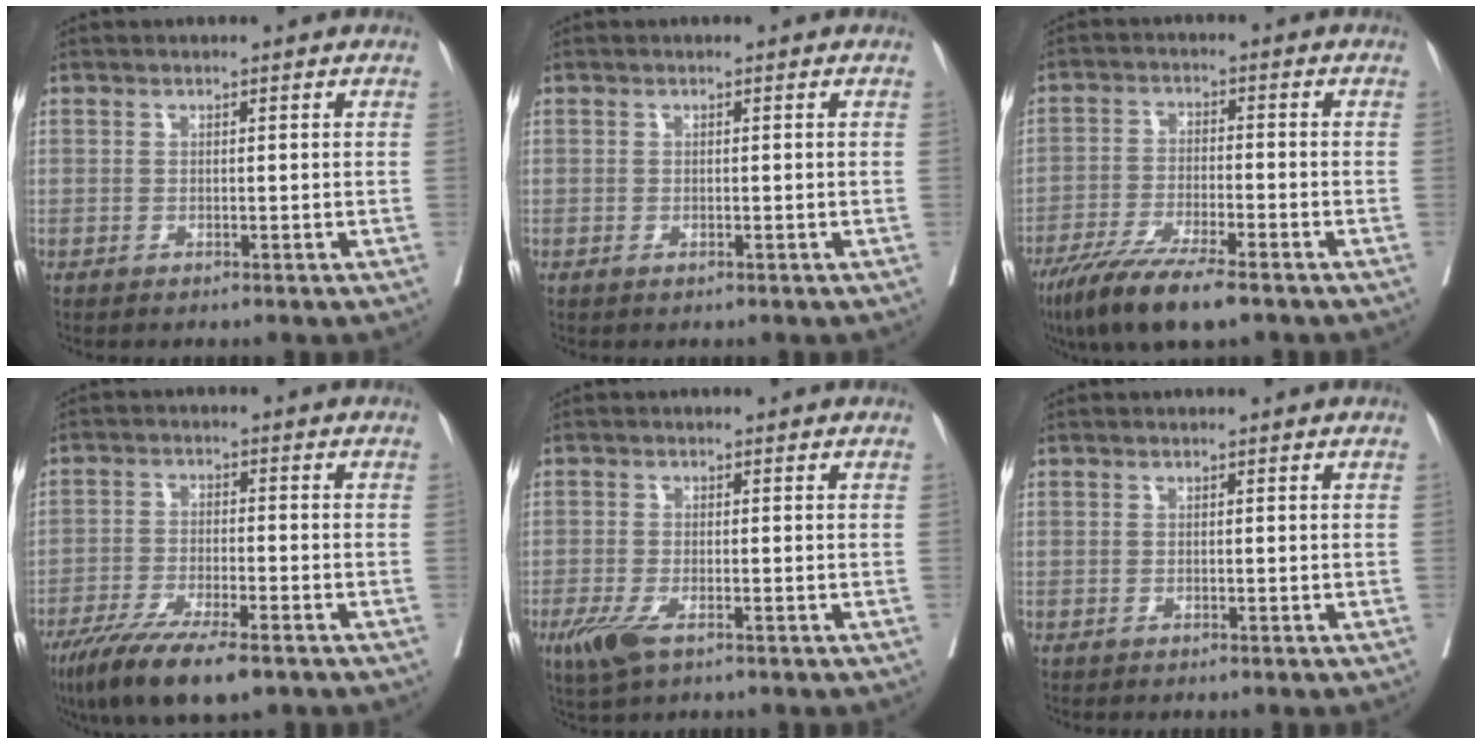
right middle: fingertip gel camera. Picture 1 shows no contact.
{"total": 0.0}
{"total": 11.0, "force": [-7.9, 1.5, 7.5], "torque": [-0.129, -0.027, -0.136]}
{"total": 12.3, "force": [-8.7, 2.4, 8.4], "torque": [-0.140, -0.027, -0.143]}
{"total": 4.2, "force": [-2.3, 1.3, 3.3], "torque": [-0.071, -0.011, -0.039]}
{"total": 0.0}